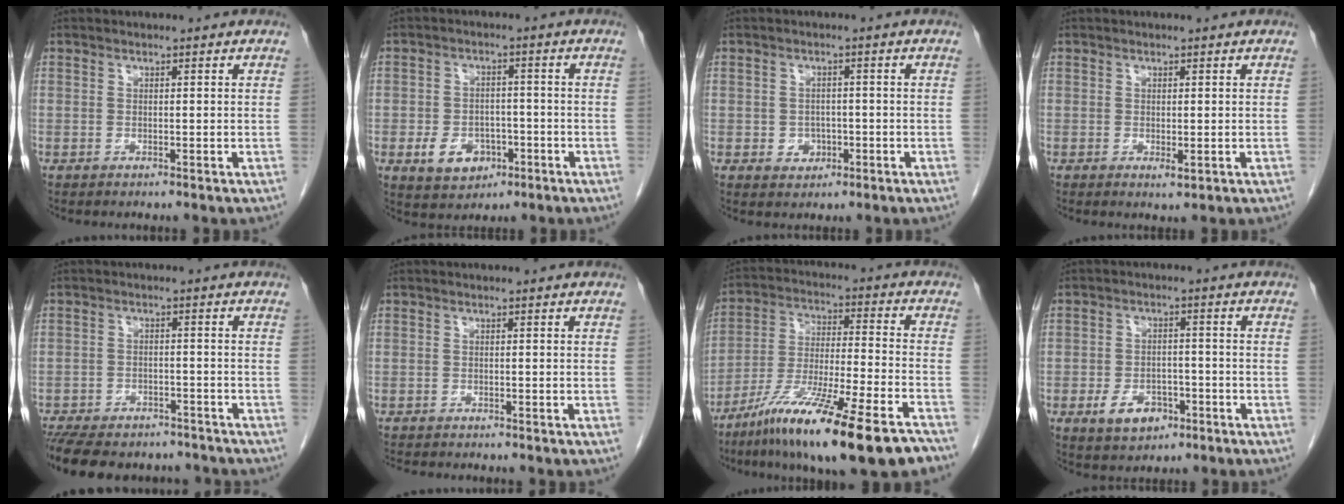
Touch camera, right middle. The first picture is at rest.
{"total": 6.3, "force": [-2.6, 4.5, 3.6], "torque": [-0.066, 0.005, -0.031]}
{"total": 2.8, "force": [-0.9, 2.3, 1.3], "torque": [-0.017, 0.003, -0.005]}
{"total": 1.1, "force": [-0.2, 0.3, 1.1], "torque": [-0.018, -0.006, 0.000]}
{"total": 16.5, "force": [-13.8, 6.5, 6.2], "torque": [-0.164, -0.013, -0.186]}
{"total": 3.2, "force": [-2.9, 0.5, 1.2], "torque": [-0.021, -0.009, -0.043]}
{"total": 20.5, "force": [-14.0, 1.1, 15.0], "torque": [-0.235, -0.044, -0.239]}
{"total": 5.7, "force": [-2.8, 3.6, 3.5], "torque": [-0.064, 0.001, -0.038]}